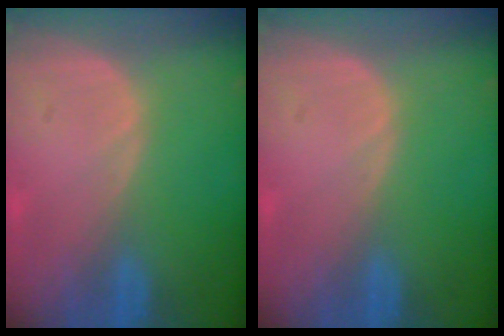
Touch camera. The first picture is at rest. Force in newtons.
{"total": 0.0}